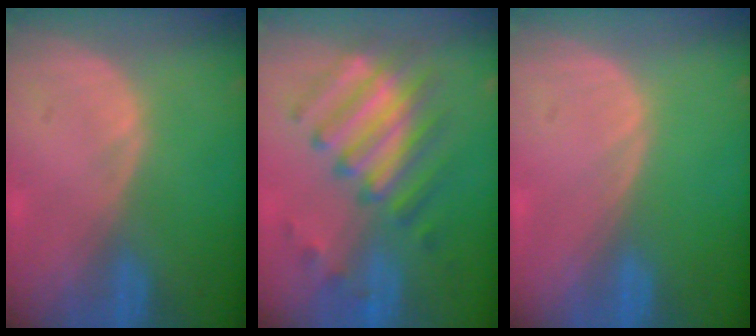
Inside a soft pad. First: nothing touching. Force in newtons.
{"total": 8.6, "press": 8.6, "slide": 0.3}
{"total": 0.0}